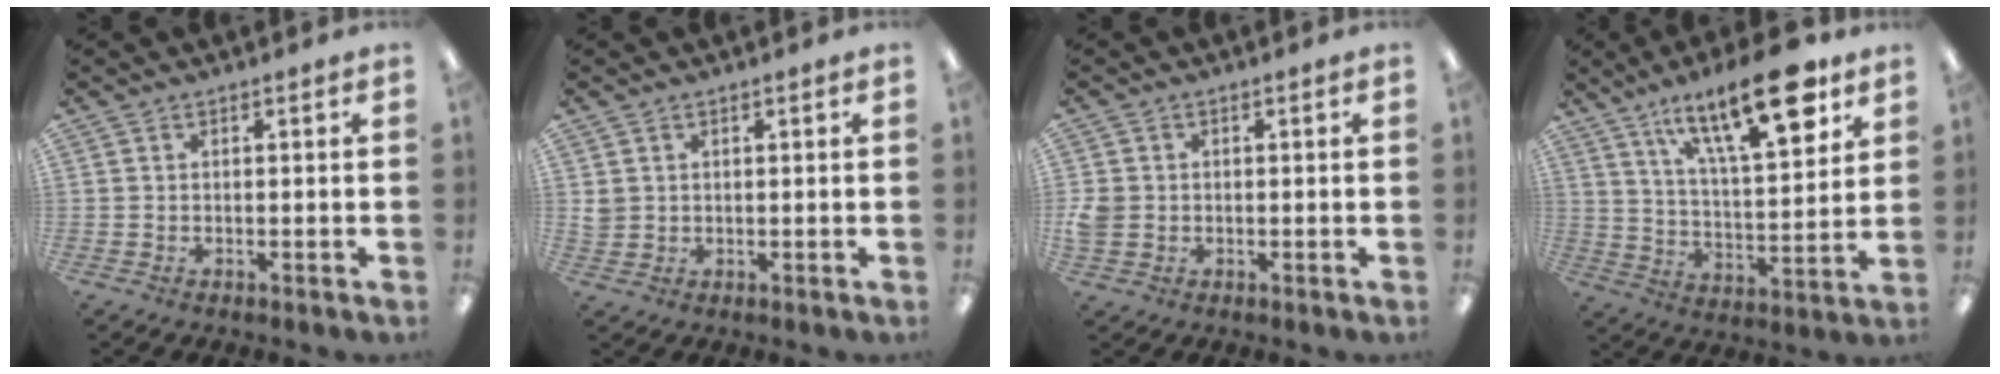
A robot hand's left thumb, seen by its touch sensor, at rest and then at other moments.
{"total": 2.4, "force": [1.1, 2.1, 0.3], "torque": [-0.011, 0.003, 0.022]}
{"total": 3.6, "force": [-0.1, 3.3, 1.4], "torque": [-0.023, 0.001, -0.004]}
{"total": 22.5, "force": [13.4, 8.1, 16.2], "torque": [-0.245, -0.063, 0.213]}